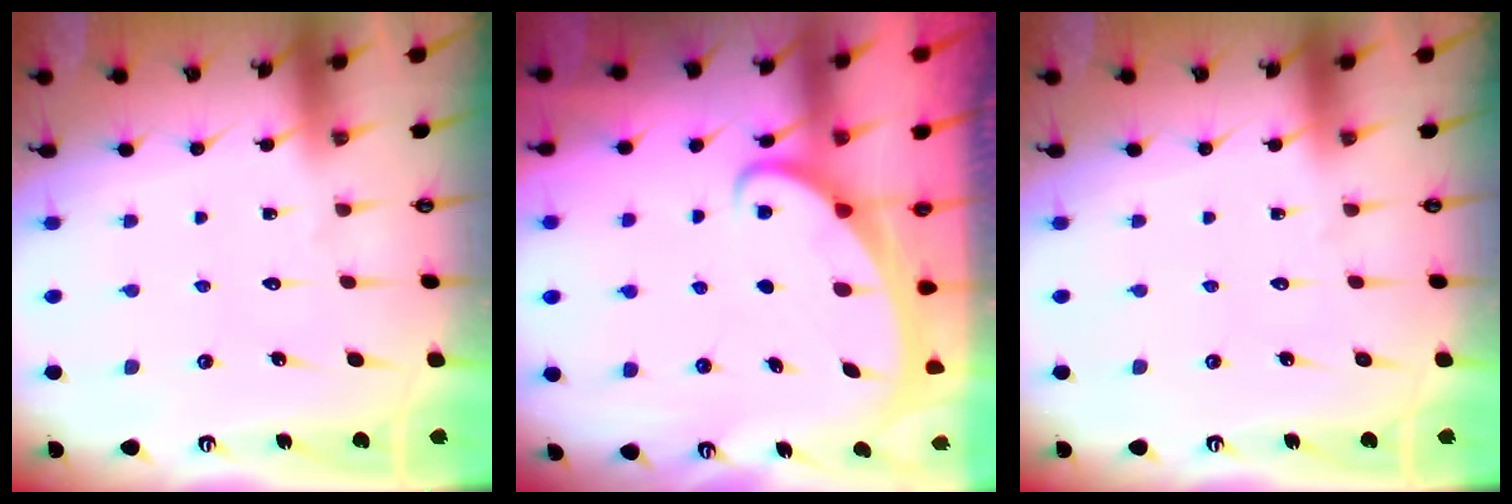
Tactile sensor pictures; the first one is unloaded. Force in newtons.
{"total": 2.1, "press": 2.1, "slide": 0.3}
{"total": 0.0}